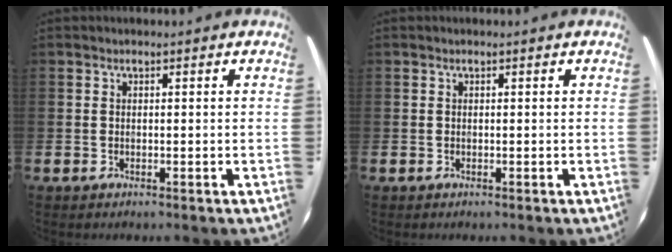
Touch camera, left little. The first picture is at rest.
{"total": 0.0}